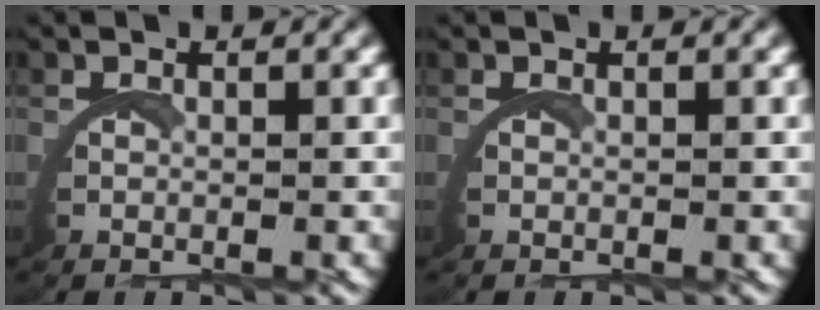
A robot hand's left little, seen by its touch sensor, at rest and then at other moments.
{"total": 0.0}